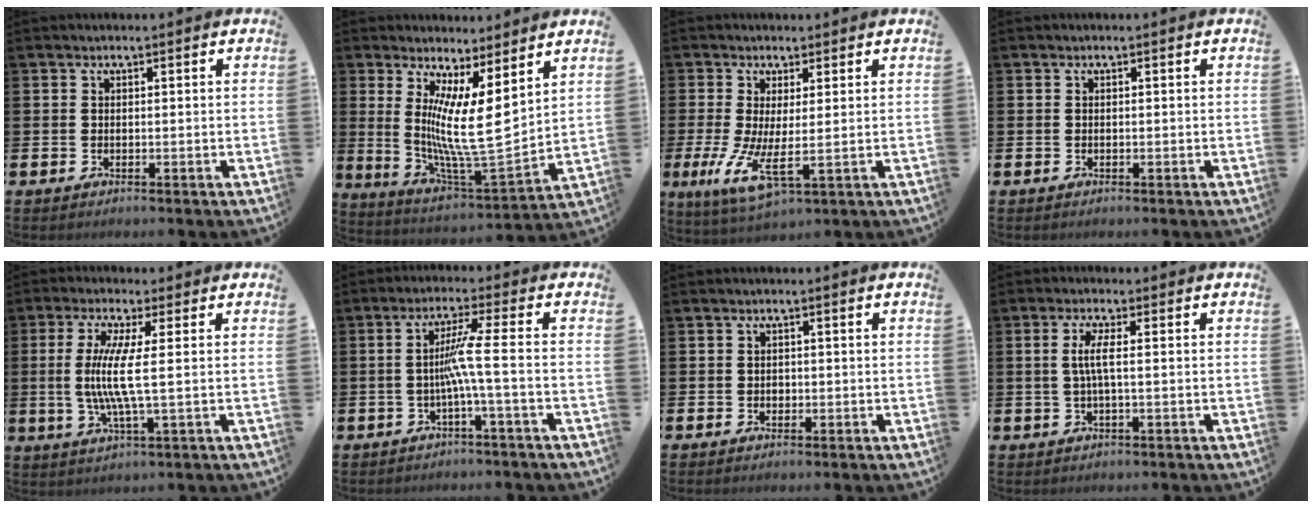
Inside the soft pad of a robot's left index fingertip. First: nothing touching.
{"total": 9.8, "force": [3.8, 1.2, 9.0], "torque": [-0.164, -0.049, 0.063]}
{"total": 5.3, "force": [1.2, 0.8, 5.1], "torque": [-0.103, -0.040, 0.022]}
{"total": 0.0}
{"total": 7.1, "force": [0.3, 0.3, 7.1], "torque": [-0.138, -0.009, 0.001]}
{"total": 5.9, "force": [-0.8, -1.3, 5.7], "torque": [-0.104, -0.008, -0.024]}
{"total": 0.9, "force": [0.0, 0.8, 0.3], "torque": [0.000, 0.004, -0.003]}
{"total": 3.0, "force": [0.2, 0.3, 2.9], "torque": [-0.057, 0.001, 0.001]}